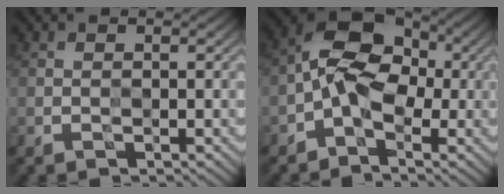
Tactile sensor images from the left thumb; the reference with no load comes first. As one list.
[{"total": 7.4, "force": [-1.4, 4.7, 5.6], "torque": [-0.104, 0.022, -0.046]}]